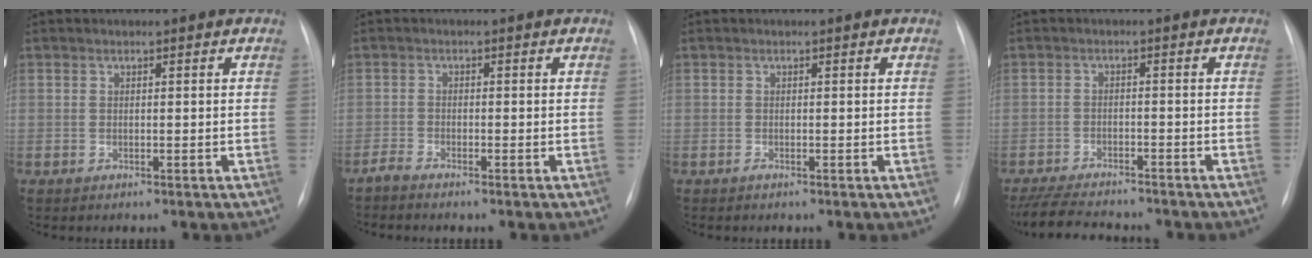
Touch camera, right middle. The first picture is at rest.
{"total": 1.2, "force": [-1.2, -0.2, 0.3], "torque": [-0.008, -0.003, -0.025]}
{"total": 0.0}
{"total": 10.5, "force": [-9.4, 1.9, 4.2], "torque": [-0.073, -0.010, -0.143]}